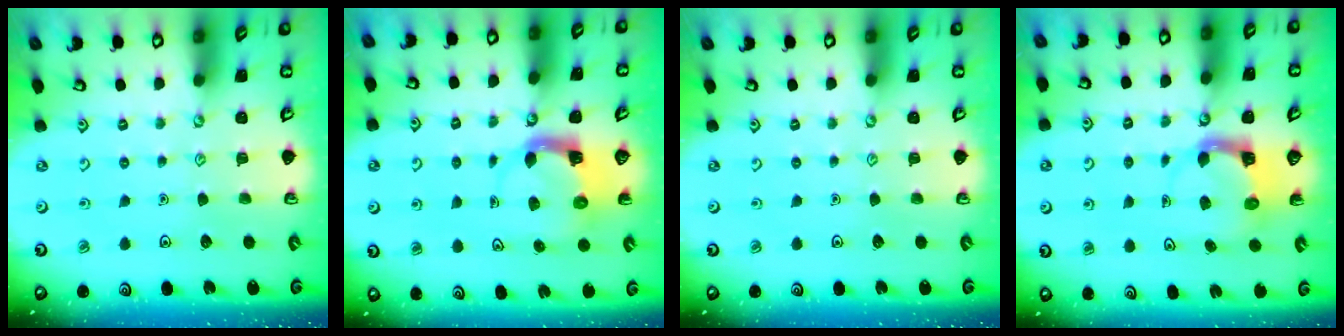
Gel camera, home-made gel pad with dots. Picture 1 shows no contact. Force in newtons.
{"total": 3.9, "press": 3.9, "slide": 0.6}
{"total": 0.0}
{"total": 3.9, "press": 3.9, "slide": 0.4}